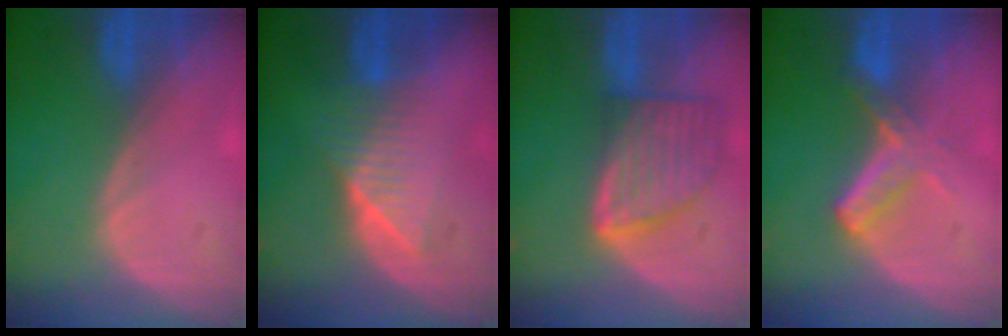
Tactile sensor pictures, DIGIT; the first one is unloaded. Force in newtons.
{"total": 6.4, "press": 6.3, "slide": 1.0}
{"total": 8.2, "press": 7.3, "slide": 3.7}
{"total": 5.8, "press": 5.2, "slide": 2.5}